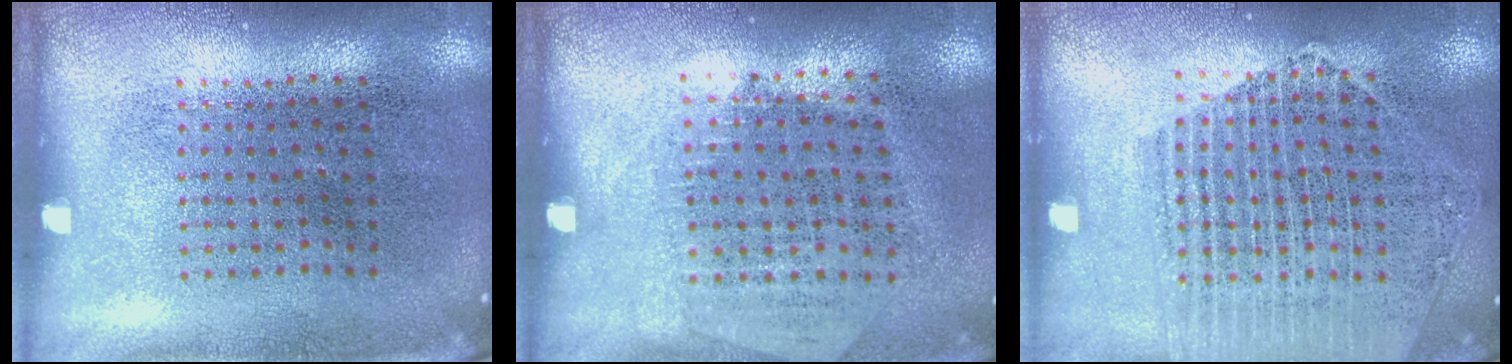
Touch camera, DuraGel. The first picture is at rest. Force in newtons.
{"total": 1.2, "press": 1.0, "slide": 0.6}
{"total": 1.8, "press": 1.7, "slide": 0.6}